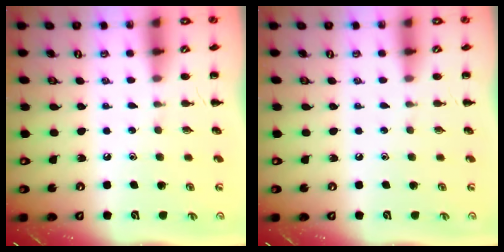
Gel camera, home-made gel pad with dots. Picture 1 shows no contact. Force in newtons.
{"total": 0.0}